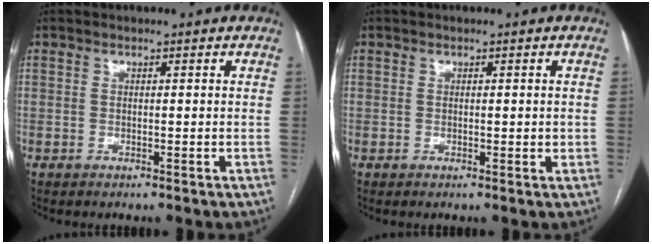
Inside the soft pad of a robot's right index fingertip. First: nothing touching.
{"total": 1.4, "force": [0.1, 0.7, 1.2], "torque": [-0.017, -0.001, 0.004]}